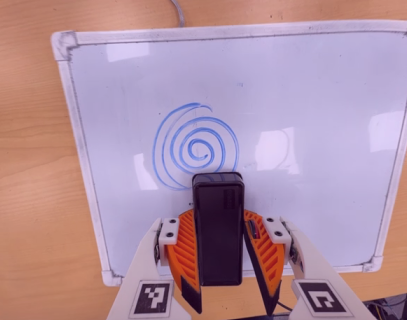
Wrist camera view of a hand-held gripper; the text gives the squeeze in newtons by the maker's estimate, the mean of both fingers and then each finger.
{"total": 5.1, "left": 4.8, "right": 5.4}